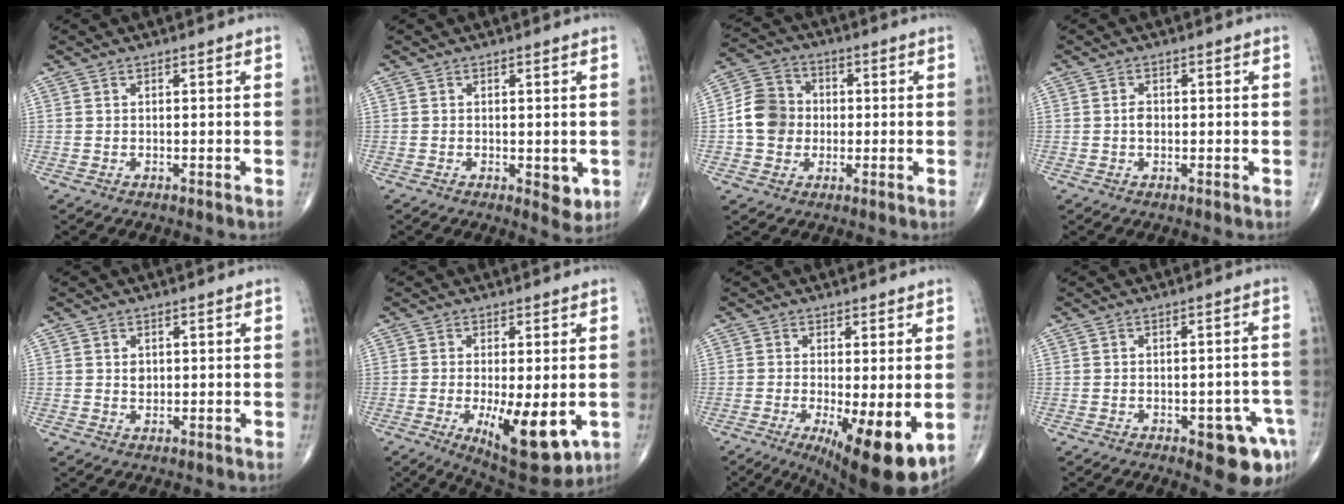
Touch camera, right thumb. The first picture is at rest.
{"total": 3.8, "force": [-0.8, 2.0, 3.1], "torque": [-0.025, -0.007, -0.009]}
{"total": 9.4, "force": [-0.7, 8.3, 4.3], "torque": [-0.057, 0.022, -0.023]}
{"total": 1.6, "force": [-0.2, 1.2, 1.2], "torque": [-0.015, 0.003, -0.006]}
{"total": 1.6, "force": [0.3, 1.3, 1.0], "torque": [-0.008, -0.001, 0.007]}
{"total": 13.5, "force": [-3.5, 4.9, 12.1], "torque": [-0.174, -0.025, -0.039]}
{"total": 13.0, "force": [-3.7, 3.7, 11.9], "torque": [-0.162, -0.024, -0.047]}
{"total": 9.6, "force": [-4.4, 3.7, 7.7], "torque": [-0.066, 0.021, -0.048]}